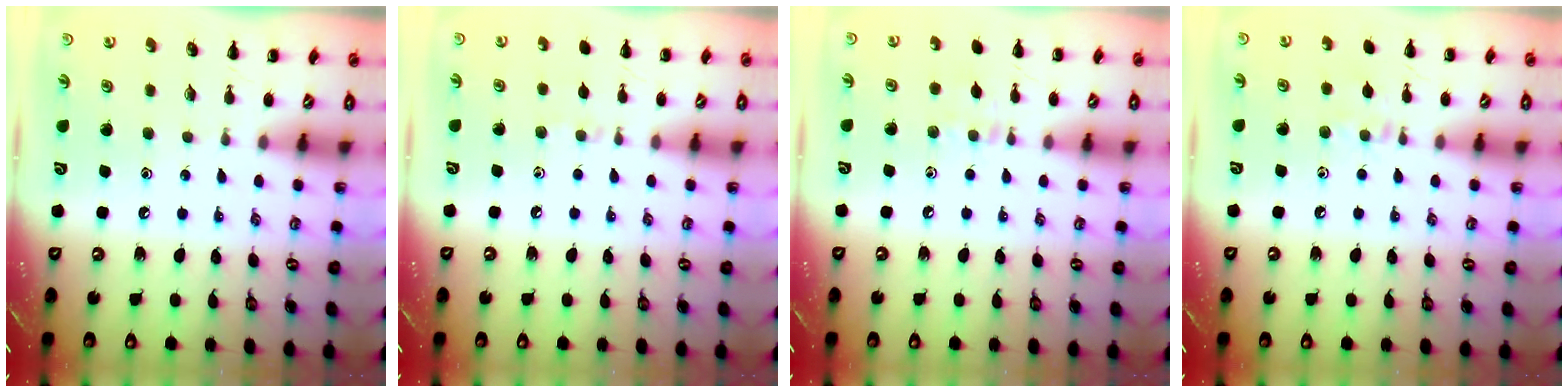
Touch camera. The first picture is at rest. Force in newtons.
{"total": 4.2, "press": 4.0, "slide": 1.4}
{"total": 4.4, "press": 4.2, "slide": 1.4}
{"total": 7.0, "press": 6.9, "slide": 1.3}